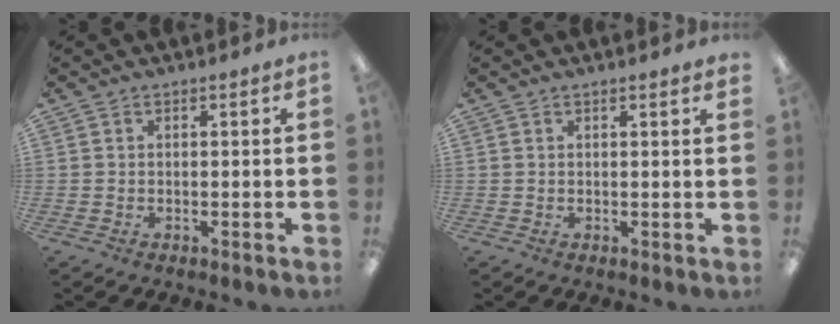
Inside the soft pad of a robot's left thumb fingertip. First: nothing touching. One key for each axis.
{"total": 0.7, "fx": 0.7, "fy": -0.1, "fz": 0.3, "tx": 0.003, "ty": -0.004, "tz": 0.010}